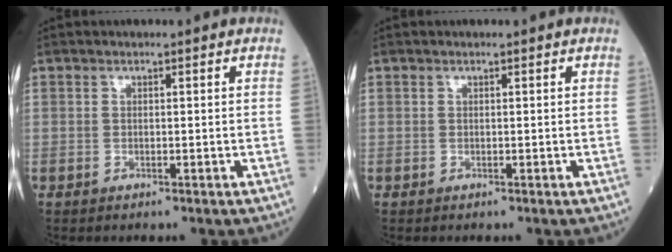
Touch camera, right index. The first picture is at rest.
{"total": 0.0}